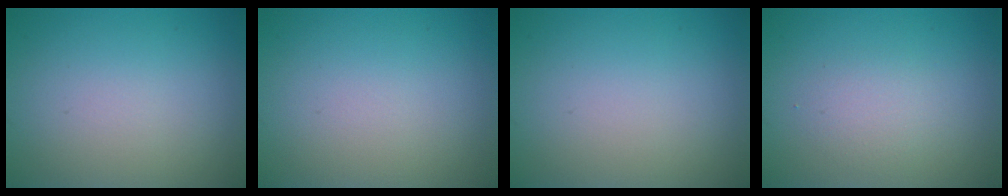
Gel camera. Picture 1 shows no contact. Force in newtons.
{"total": 0.0}
{"total": 0.0}
{"total": 1.7, "press": 1.7, "slide": 0.0}